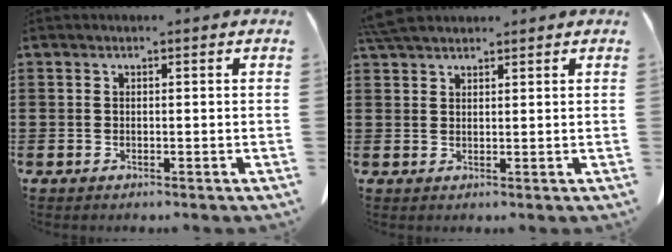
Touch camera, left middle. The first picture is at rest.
{"total": 3.5, "force": [3.2, 0.8, 1.4], "torque": [-0.036, -0.002, 0.061]}